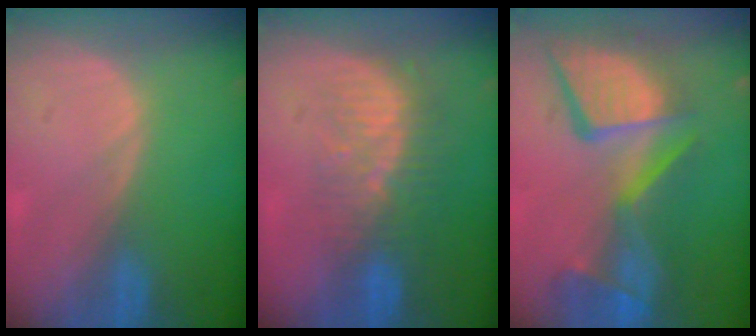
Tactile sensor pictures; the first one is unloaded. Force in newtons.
{"total": 8.5, "press": 7.6, "slide": 3.7}
{"total": 13.8, "press": 11.1, "slide": 8.1}